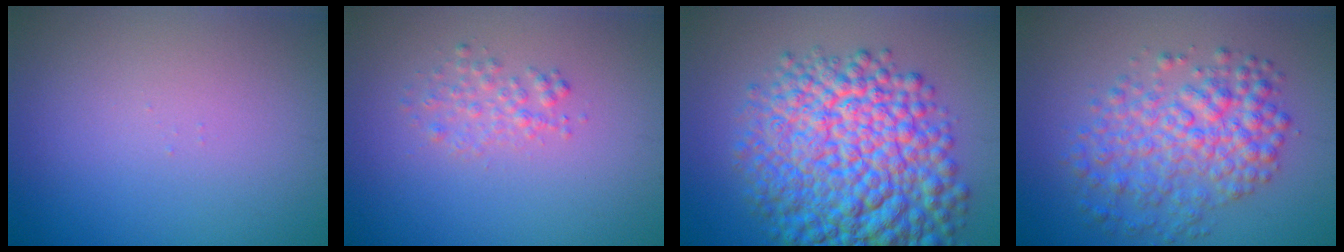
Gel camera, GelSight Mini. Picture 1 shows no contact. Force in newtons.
{"total": 1.6, "press": 1.6, "slide": 0.1}
{"total": 14.3, "press": 14.3, "slide": 0.5}
{"total": 5.6, "press": 5.6, "slide": 0.1}